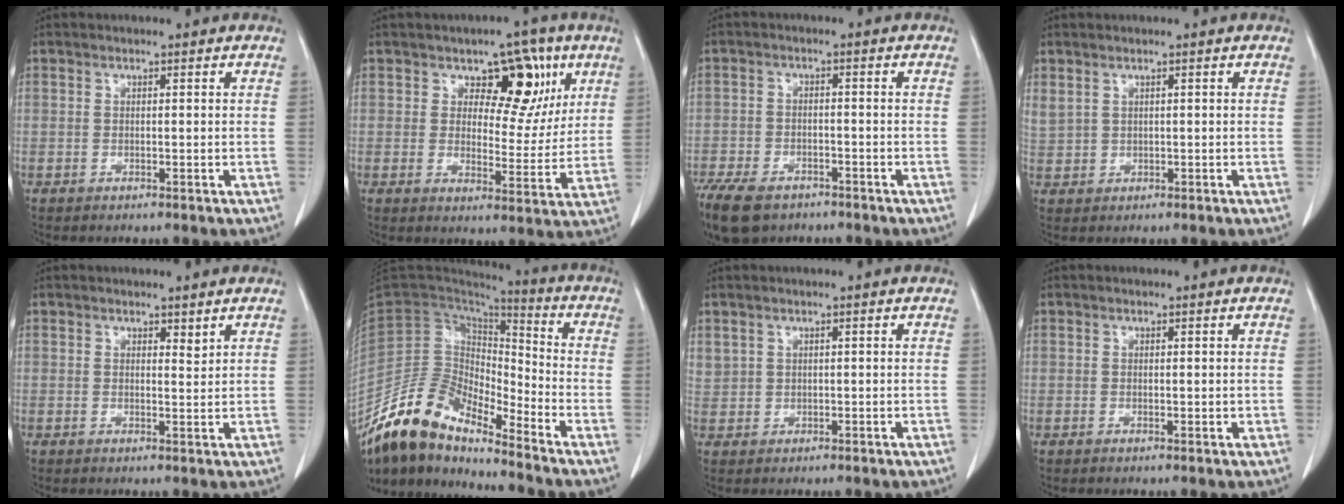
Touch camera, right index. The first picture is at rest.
{"total": 9.7, "force": [4.4, 5.7, 6.5], "torque": [-0.063, 0.011, 0.061]}
{"total": 12.5, "force": [-8.6, 6.6, 6.4], "torque": [-0.154, -0.014, -0.139]}
{"total": 2.3, "force": [1.3, 1.6, 1.0], "torque": [-0.036, 0.017, 0.038]}
{"total": 1.4, "force": [1.0, 0.5, 0.7], "torque": [-0.008, -0.006, 0.014]}
{"total": 13.0, "force": [-11.3, 3.8, 5.3], "torque": [-0.102, 0.036, -0.220]}
{"total": 1.8, "force": [0.9, 1.5, 0.2], "torque": [0.006, 0.012, 0.017]}
{"total": 0.8, "force": [0.0, 0.4, 0.7], "torque": [-0.008, -0.001, -0.001]}